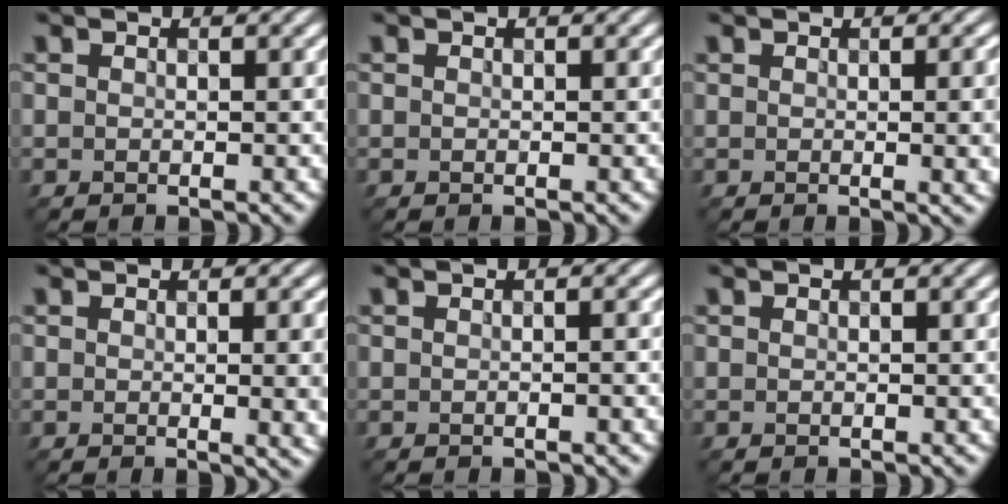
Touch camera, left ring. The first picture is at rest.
{"total": 0.0}
{"total": 4.6, "force": [0.1, 1.7, 4.2], "torque": [-0.034, 0.001, 0.008]}
{"total": 5.0, "force": [0.1, 1.8, 4.6], "torque": [-0.037, -0.006, 0.012]}
{"total": 0.9, "force": [-0.1, 0.2, 0.9], "torque": [-0.010, -0.001, -0.006]}
{"total": 0.0}